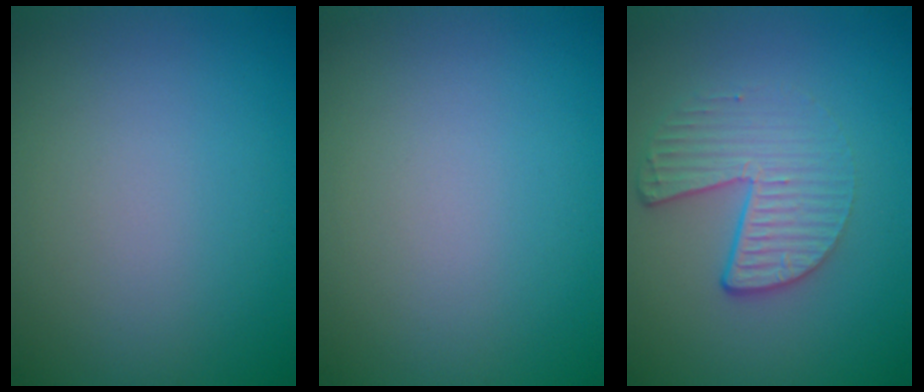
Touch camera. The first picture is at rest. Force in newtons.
{"total": 0.0}
{"total": 4.5, "press": 3.0, "slide": 3.3}